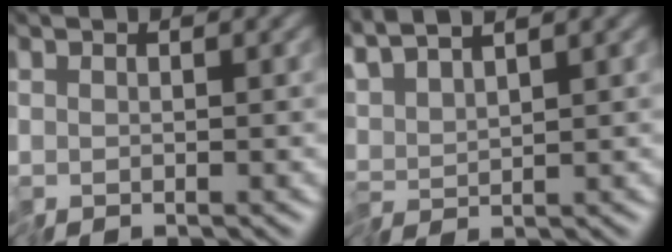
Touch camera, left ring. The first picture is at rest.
{"total": 3.4, "force": [2.8, 0.1, 1.9], "torque": [-0.053, 0.015, 0.052]}